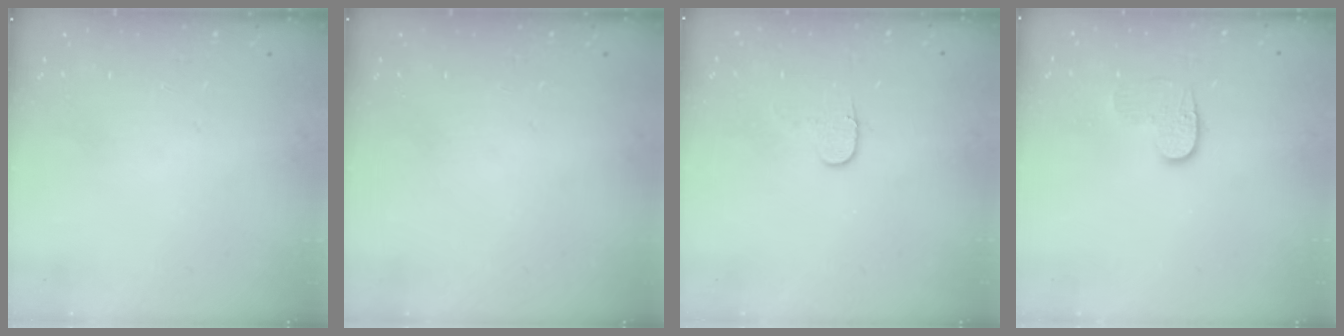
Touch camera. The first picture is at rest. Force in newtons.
{"total": 0.0}
{"total": 5.5, "press": 5.4, "slide": 0.5}
{"total": 6.1, "press": 6.1, "slide": 0.5}